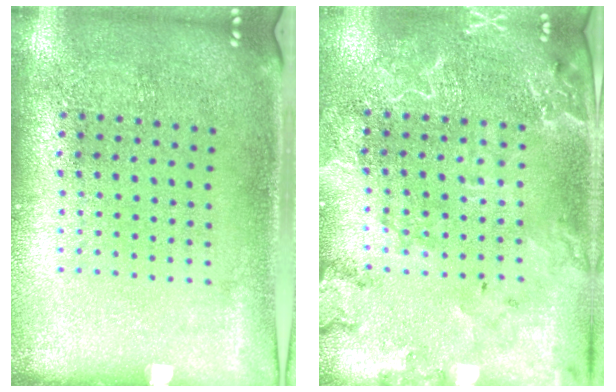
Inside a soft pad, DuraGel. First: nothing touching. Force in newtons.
{"total": 2.3, "press": 2.2, "slide": 0.4}